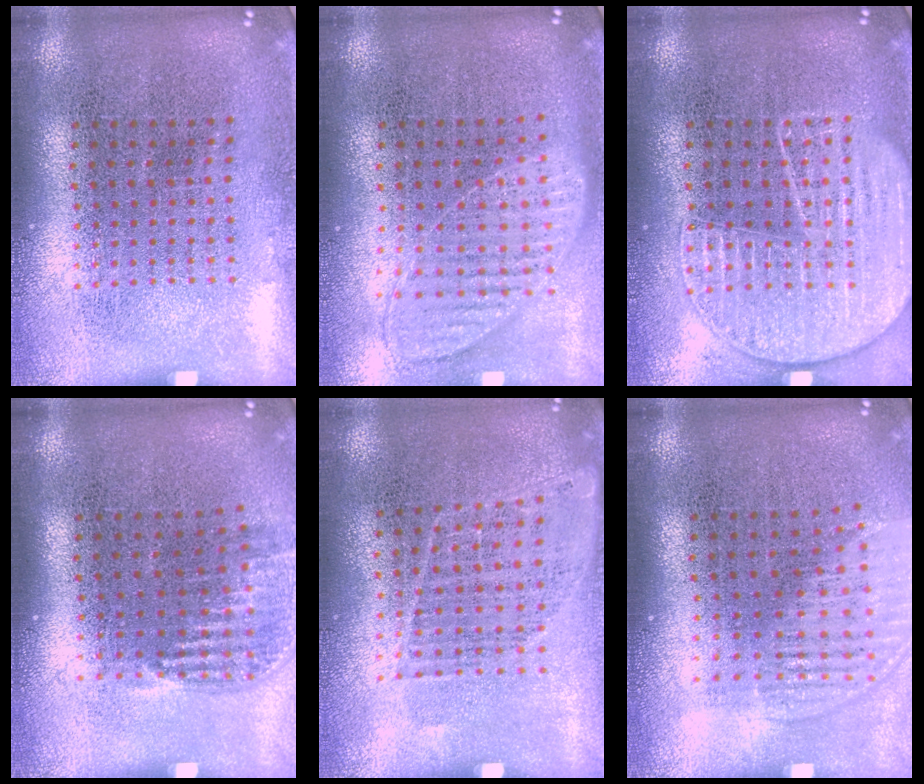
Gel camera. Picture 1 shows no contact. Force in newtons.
{"total": 1.0, "press": 0.9, "slide": 0.2}
{"total": 2.9, "press": 2.9, "slide": 0.3}
{"total": 1.1, "press": 0.9, "slide": 0.6}
{"total": 0.9, "press": 0.8, "slide": 0.4}
{"total": 1.4, "press": 1.3, "slide": 0.7}